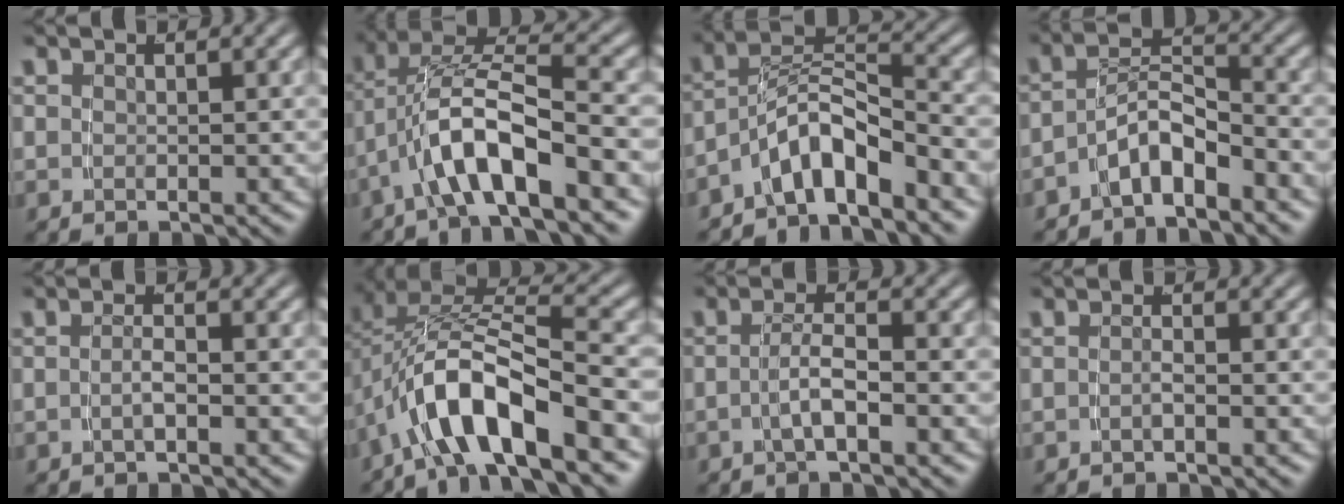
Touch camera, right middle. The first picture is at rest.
{"total": 6.3, "force": [-1.0, 3.4, 5.2], "torque": [-0.118, -0.011, -0.012]}
{"total": 6.5, "force": [-3.7, 3.5, 4.1], "torque": [-0.074, -0.006, -0.060]}
{"total": 5.0, "force": [-3.5, 2.3, 2.7], "torque": [-0.045, -0.002, -0.061]}
{"total": 1.4, "force": [-1.0, -0.2, 1.0], "torque": [-0.021, -0.004, -0.016]}
{"total": 8.2, "force": [-1.7, 4.5, 6.6], "torque": [-0.149, -0.021, -0.018]}
{"total": 2.4, "force": [-1.4, -0.2, 1.9], "torque": [-0.034, 0.002, -0.023]}
{"total": 1.0, "force": [-0.8, -0.1, 0.6], "torque": [-0.014, -0.001, -0.016]}